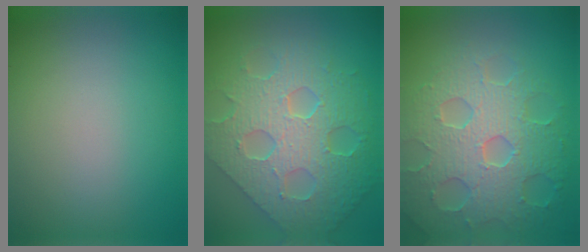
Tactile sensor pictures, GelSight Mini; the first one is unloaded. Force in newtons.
{"total": 9.0, "press": 6.5, "slide": 6.2}
{"total": 7.9, "press": 5.8, "slide": 5.3}